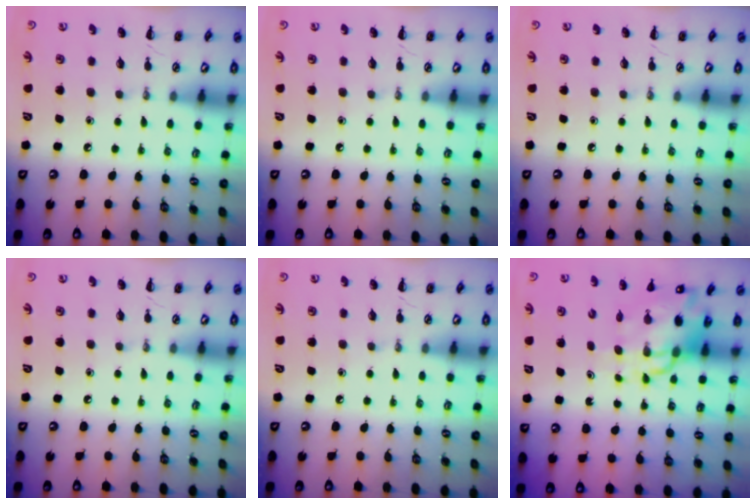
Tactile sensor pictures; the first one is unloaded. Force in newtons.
{"total": 0.0}
{"total": 0.0}
{"total": 0.0}
{"total": 0.0}
{"total": 11.1, "press": 10.6, "slide": 3.2}